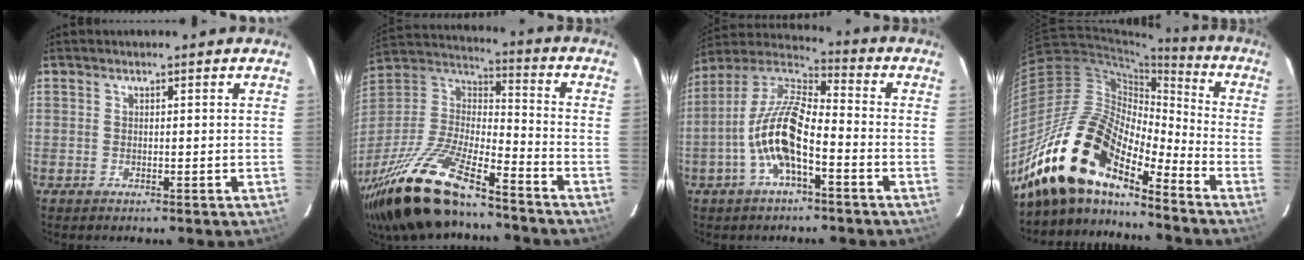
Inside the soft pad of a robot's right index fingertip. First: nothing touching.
{"total": 24.9, "force": [-18.3, 6.7, 15.5], "torque": [-0.320, -0.035, -0.328]}
{"total": 13.7, "force": [-4.8, 4.8, 11.9], "torque": [-0.243, 0.004, -0.096]}
{"total": 20.2, "force": [-15.1, 6.8, 11.6], "torque": [-0.214, -0.011, -0.299]}